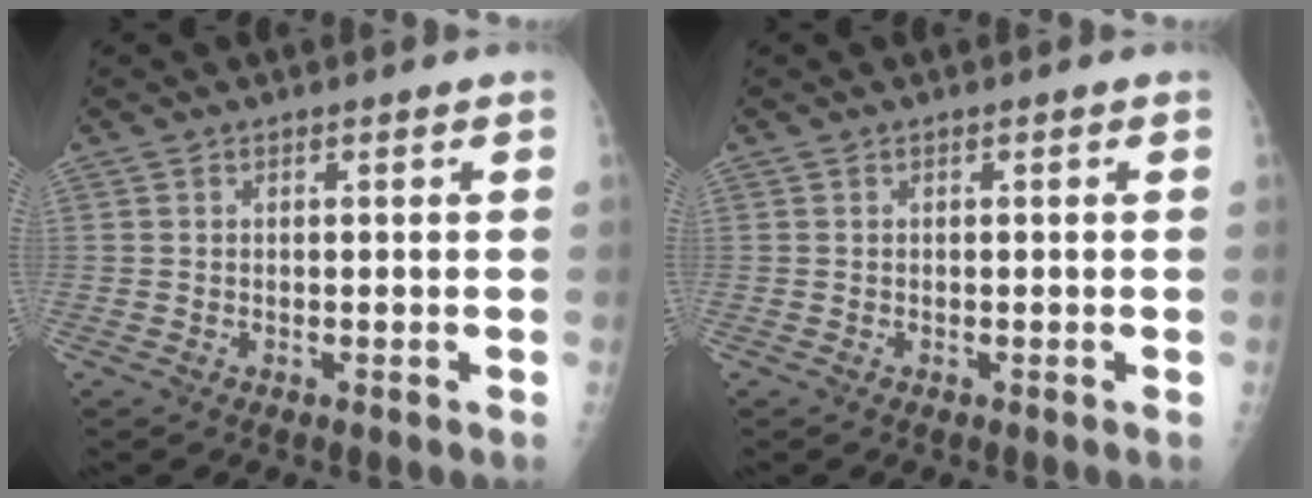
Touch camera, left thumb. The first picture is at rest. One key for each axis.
{"total": 0.0}